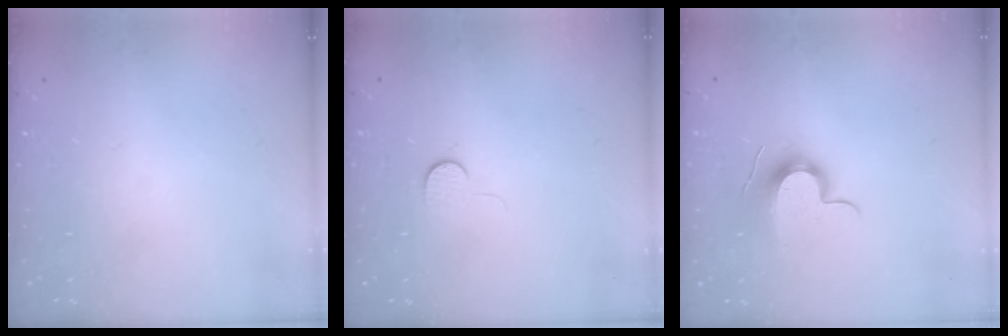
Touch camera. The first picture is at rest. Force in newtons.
{"total": 4.8, "press": 4.7, "slide": 0.5}
{"total": 11.3, "press": 11.3, "slide": 0.4}